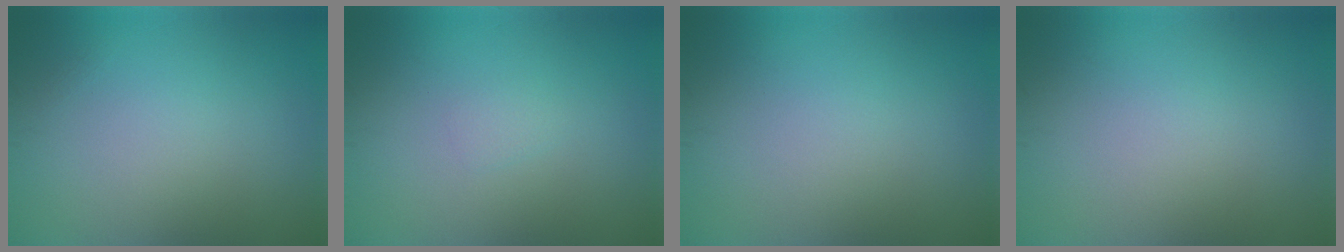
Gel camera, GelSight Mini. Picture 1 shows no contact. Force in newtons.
{"total": 0.6, "press": 0.6, "slide": 0.1}
{"total": 0.0}
{"total": 0.0}